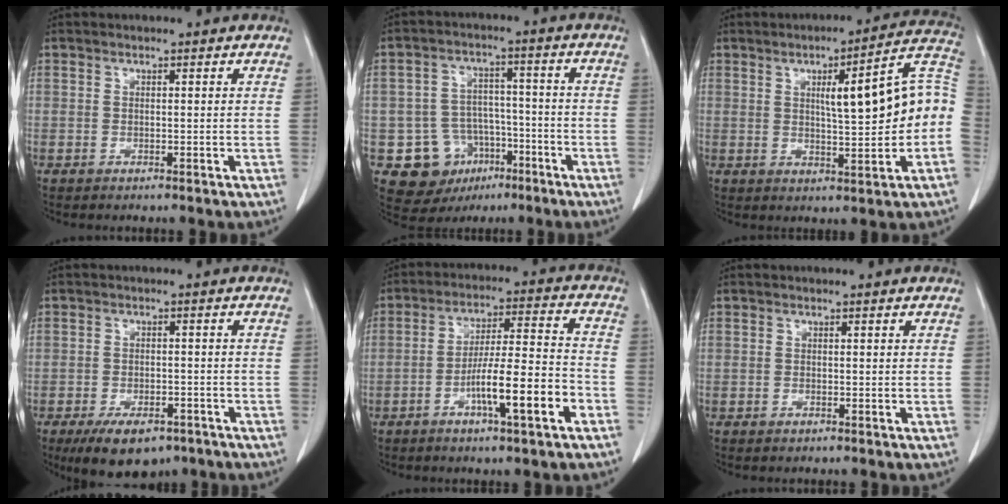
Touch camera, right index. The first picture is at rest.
{"total": 10.5, "force": [-4.6, 9.0, 2.9], "torque": [-0.045, 0.034, -0.058]}
{"total": 13.5, "force": [0.5, 1.6, 13.3], "torque": [-0.174, 0.031, 0.007]}
{"total": 8.9, "force": [-6.3, 4.1, 4.8], "torque": [-0.074, -0.002, -0.096]}
{"total": 11.6, "force": [-5.0, 0.7, 10.5], "torque": [-0.171, 0.008, -0.081]}
{"total": 0.7, "force": [-0.5, 0.3, 0.3], "torque": [-0.008, 0.000, -0.007]}